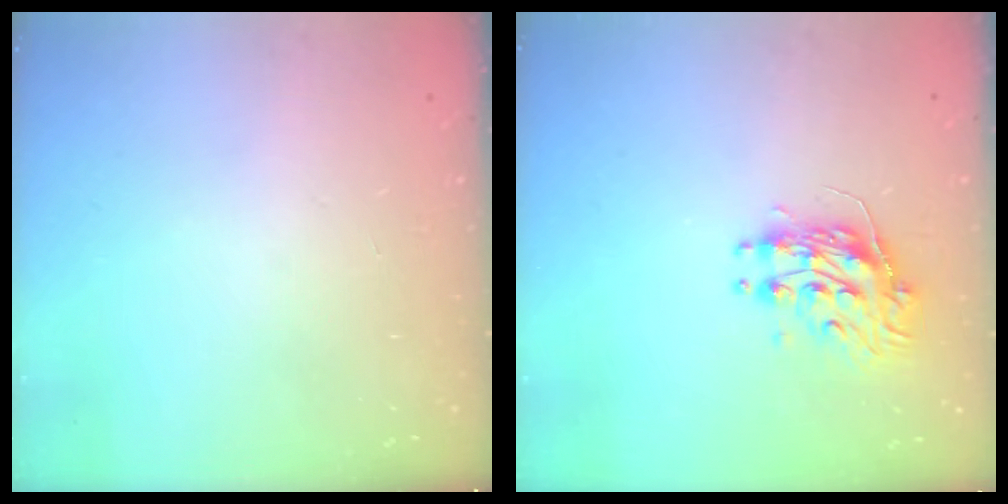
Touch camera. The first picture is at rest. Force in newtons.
{"total": 9.5, "press": 9.5, "slide": 0.8}